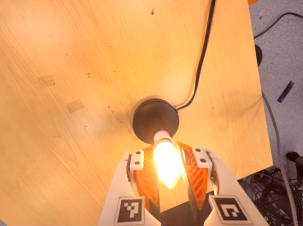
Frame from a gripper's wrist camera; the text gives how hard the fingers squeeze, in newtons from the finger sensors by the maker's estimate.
{"total": 16.9, "left": 16.2, "right": 17.7}